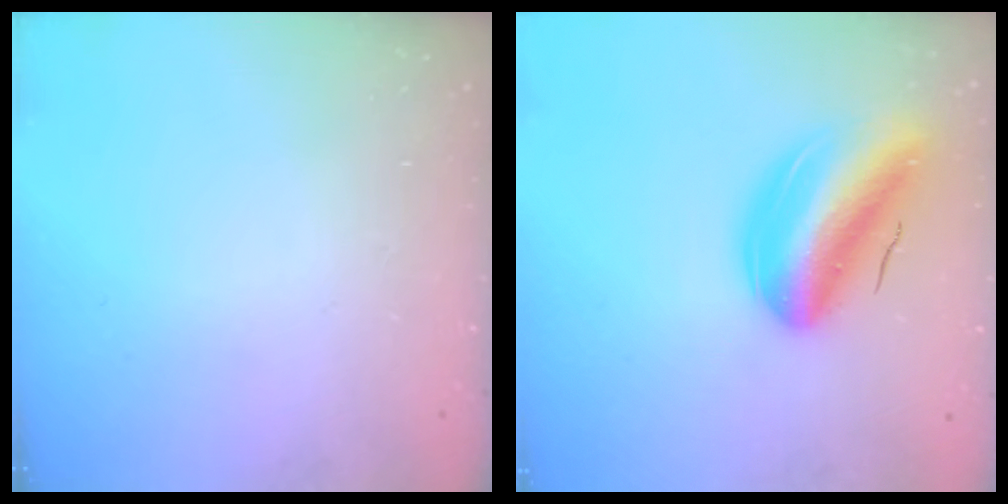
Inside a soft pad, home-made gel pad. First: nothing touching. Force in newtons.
{"total": 15.2, "press": 14.6, "slide": 4.3}